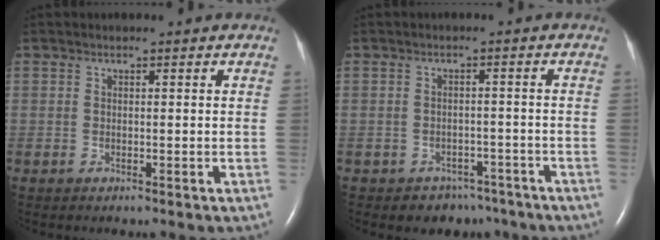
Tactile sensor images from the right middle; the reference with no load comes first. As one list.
[{"total": 5.0, "force": [-3.8, 3.2, 0.1], "torque": [0.001, 0.020, -0.043]}]